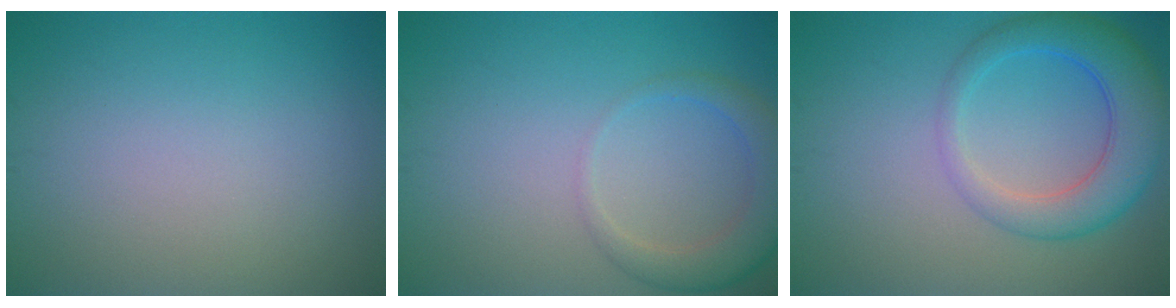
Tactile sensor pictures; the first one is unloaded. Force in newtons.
{"total": 3.5, "press": 3.5, "slide": 0.2}
{"total": 5.7, "press": 5.7, "slide": 0.4}